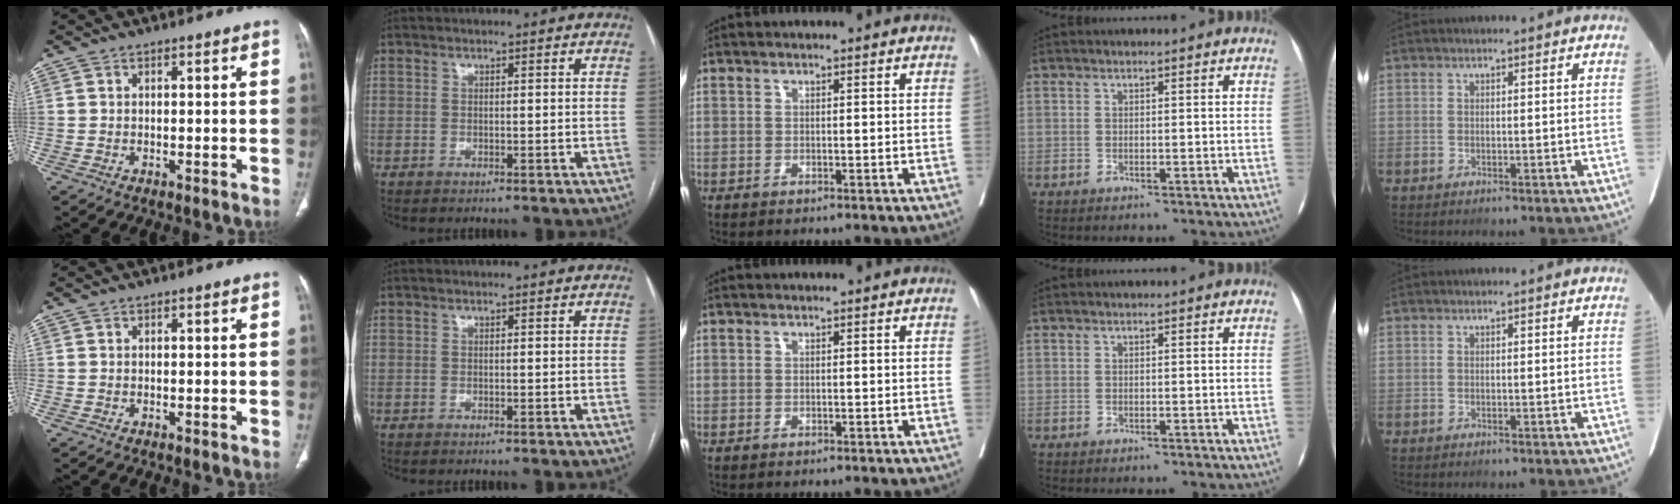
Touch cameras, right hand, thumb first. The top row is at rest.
{}